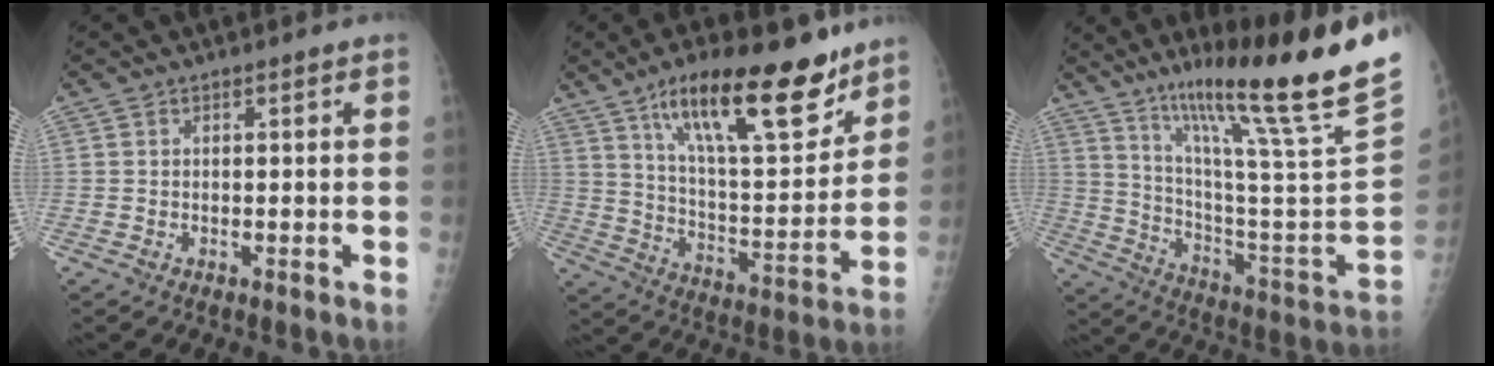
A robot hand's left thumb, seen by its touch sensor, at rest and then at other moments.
{"total": 22.7, "force": [14.4, 7.2, 15.9], "torque": [-0.221, -0.066, 0.242]}
{"total": 29.7, "force": [21.3, 0.5, 20.7], "torque": [-0.309, -0.125, 0.335]}